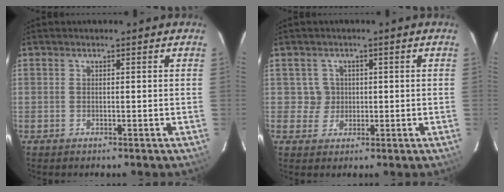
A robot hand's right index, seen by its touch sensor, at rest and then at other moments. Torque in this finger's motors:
{"motor_torque": [-0.17, 0.11, 0.02, -0.02]}